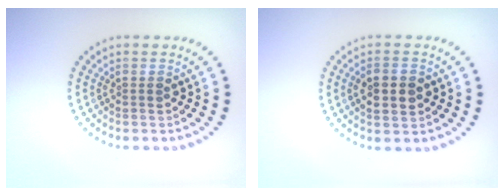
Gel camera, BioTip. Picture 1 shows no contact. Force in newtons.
{"total": 2.9, "press": 2.9, "slide": 0.1}